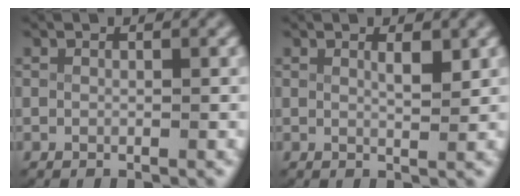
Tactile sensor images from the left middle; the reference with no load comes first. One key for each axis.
{"total": 1.5, "fx": 0.8, "fy": 0.0, "fz": 1.3, "tx": -0.020, "ty": -0.013, "tz": 0.018}